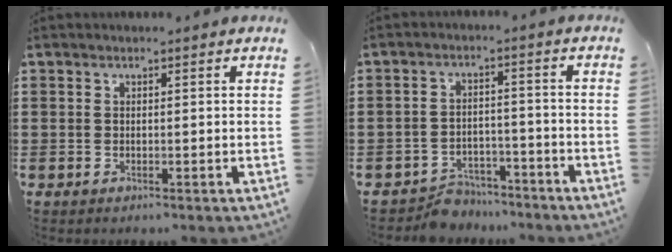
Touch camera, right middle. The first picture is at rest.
{"total": 4.7, "force": [-4.5, 1.2, 0.0], "torque": [-0.005, 0.006, -0.094]}